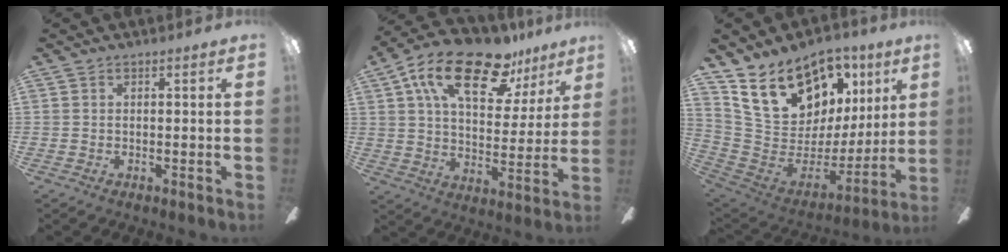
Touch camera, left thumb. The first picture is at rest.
{"total": 21.4, "force": [13.4, 9.3, 13.9], "torque": [-0.235, -0.061, 0.227]}
{"total": 20.4, "force": [14.1, 12.0, 8.6], "torque": [-0.154, -0.084, 0.272]}